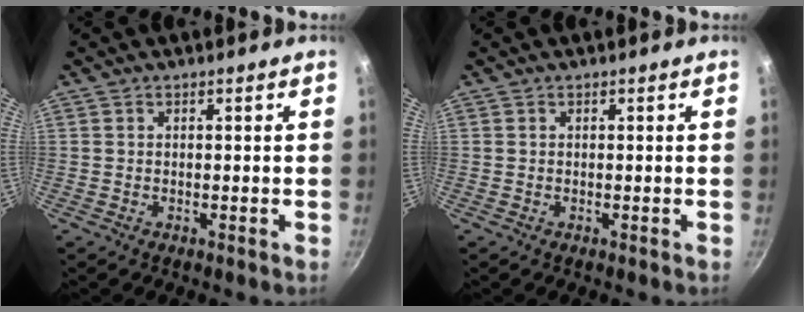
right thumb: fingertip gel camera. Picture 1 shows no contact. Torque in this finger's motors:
{"motor_torque": [0.06, 0.00, -0.07, 0.03, 0.01]}